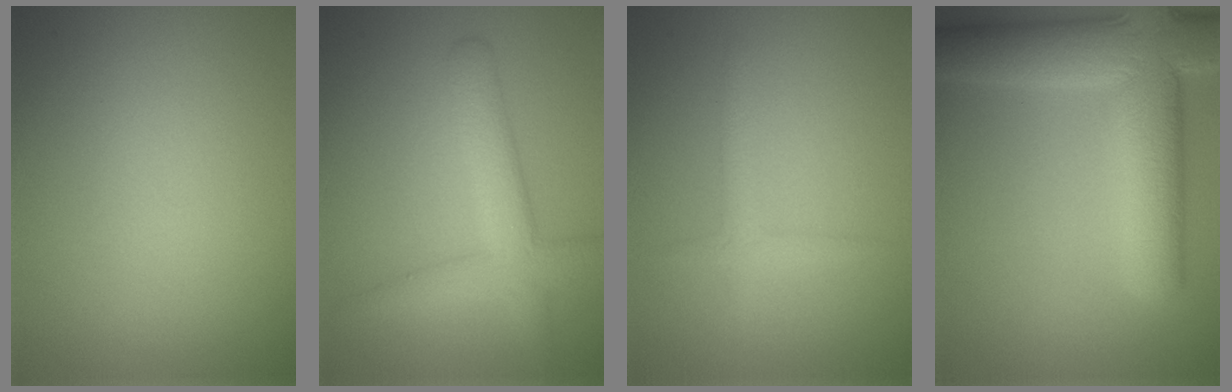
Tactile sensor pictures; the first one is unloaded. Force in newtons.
{"total": 4.3, "press": 4.3, "slide": 0.2}
{"total": 1.5, "press": 1.5, "slide": 0.0}
{"total": 9.7, "press": 9.7, "slide": 0.9}